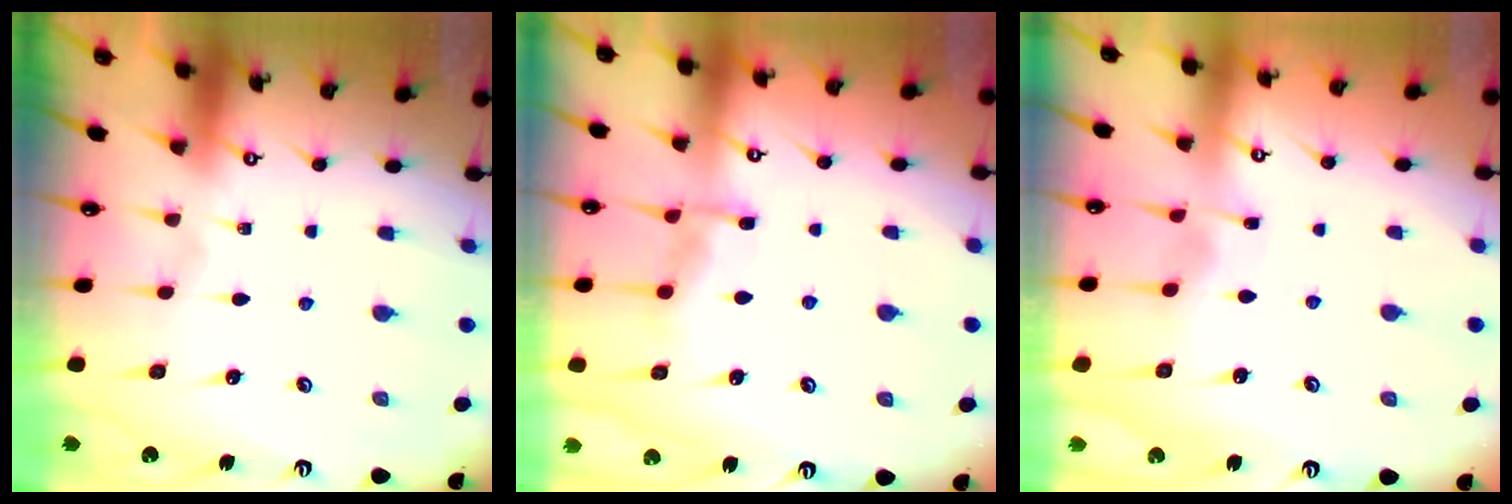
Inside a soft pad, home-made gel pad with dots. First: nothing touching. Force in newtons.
{"total": 9.1, "press": 9.0, "slide": 0.9}
{"total": 2.6, "press": 2.6, "slide": 0.2}